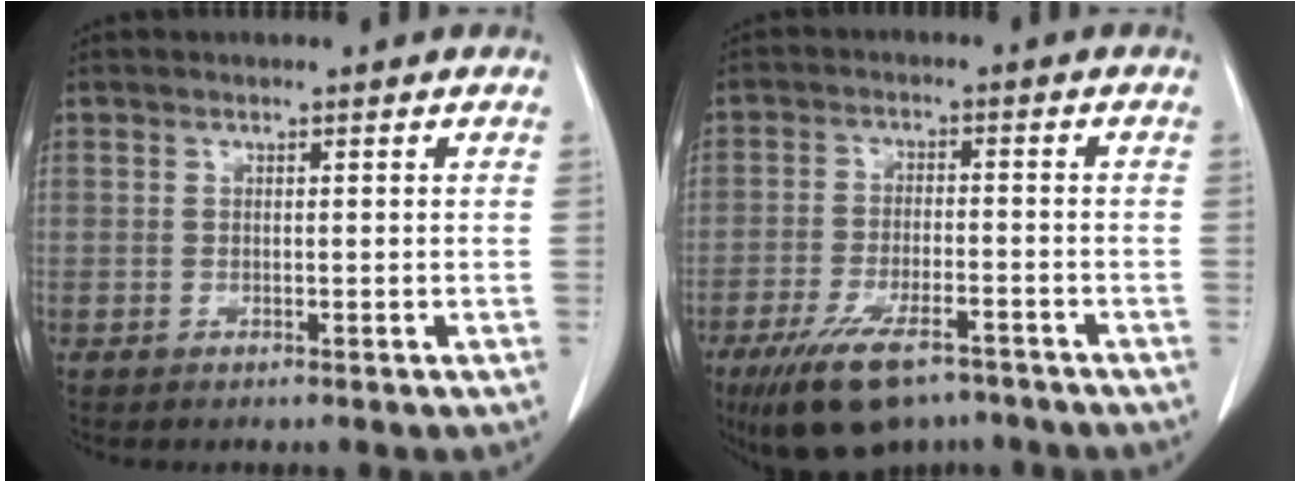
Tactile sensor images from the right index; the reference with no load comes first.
{"total": 11.9, "force": [-8.5, 4.1, 7.3], "torque": [-0.134, -0.010, -0.137]}